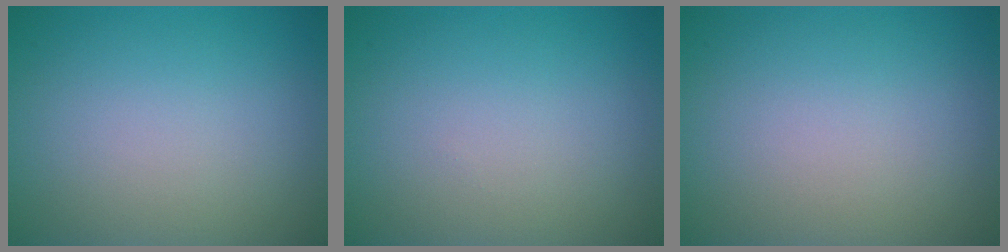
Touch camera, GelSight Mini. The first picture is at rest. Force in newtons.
{"total": 0.0}
{"total": 0.0}